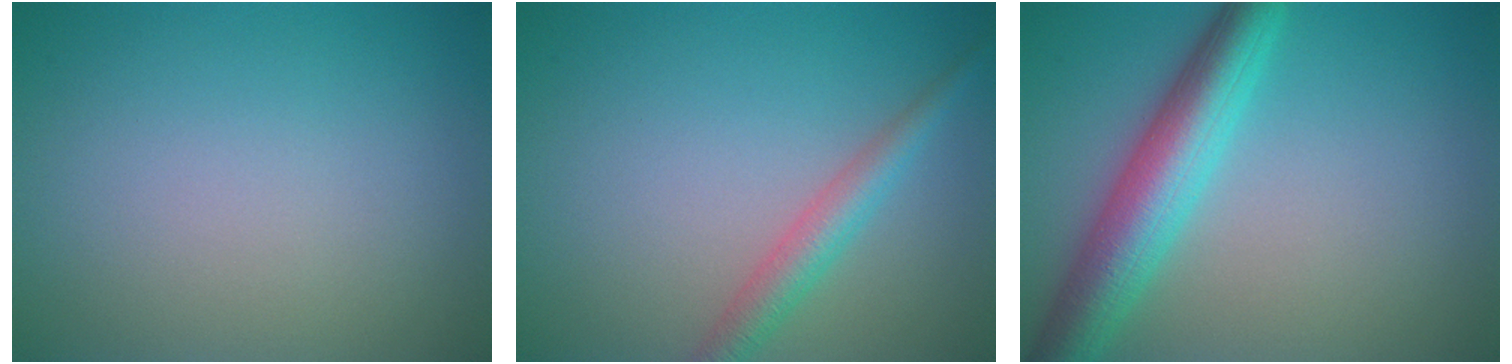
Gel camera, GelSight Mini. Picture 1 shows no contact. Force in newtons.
{"total": 2.7, "press": 2.7, "slide": 0.1}
{"total": 6.5, "press": 6.5, "slide": 0.2}